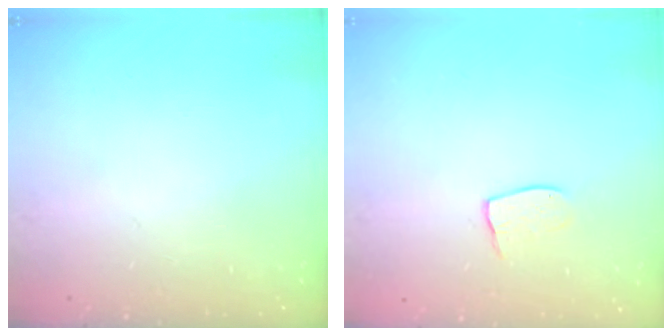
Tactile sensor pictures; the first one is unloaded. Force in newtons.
{"total": 7.0, "press": 7.0, "slide": 0.5}